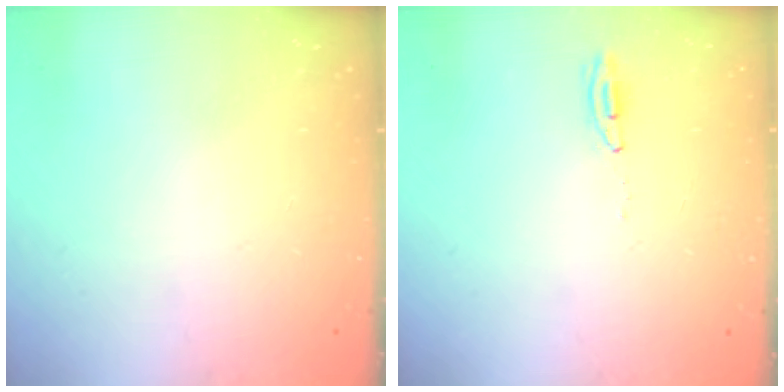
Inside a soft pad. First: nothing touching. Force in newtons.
{"total": 3.4, "press": 2.9, "slide": 1.7}